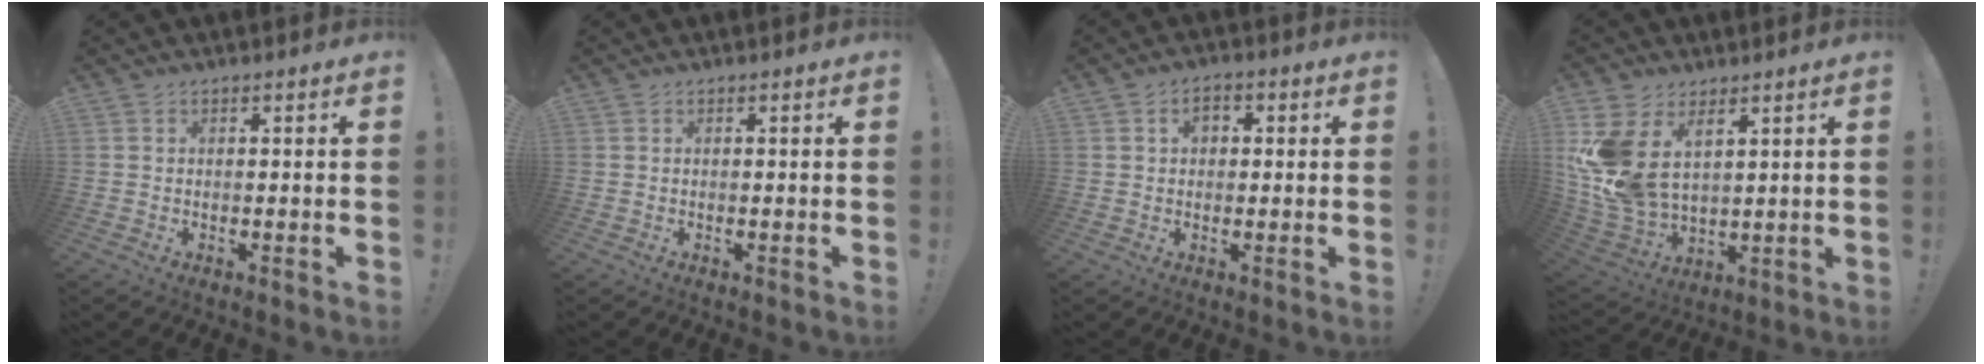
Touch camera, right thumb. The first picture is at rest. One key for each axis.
{"total": 0.0}
{"total": 3.5, "fx": 0.5, "fy": 2.6, "fz": 2.2, "tx": -0.030, "ty": 0.006, "tz": 0.005}
{"total": 13.2, "fx": 5.6, "fy": 8.3, "fz": 8.6, "tx": -0.176, "ty": -0.039, "tz": 0.109}